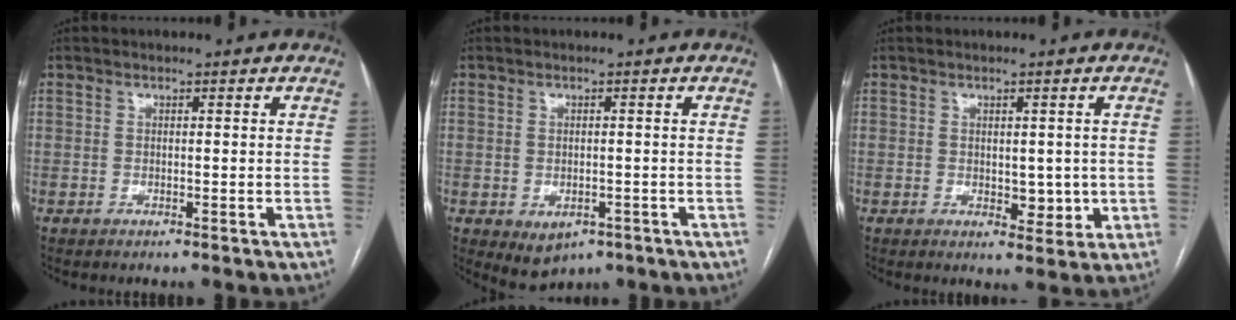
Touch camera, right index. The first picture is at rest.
{"total": 4.5, "force": [-1.9, 3.3, 2.4], "torque": [-0.037, -0.005, -0.013]}
{"total": 4.1, "force": [-0.1, 2.6, 3.1], "torque": [-0.036, -0.001, 0.009]}